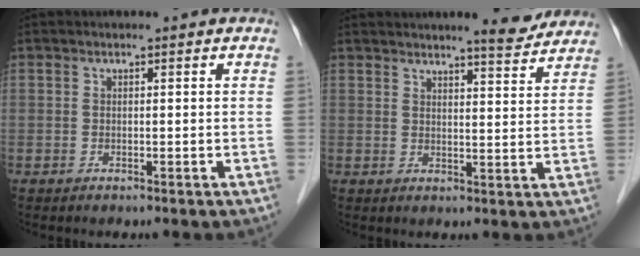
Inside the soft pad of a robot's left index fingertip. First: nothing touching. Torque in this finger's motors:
{"motor_torque": [1.06, -1.08, 0.40, 0.10]}